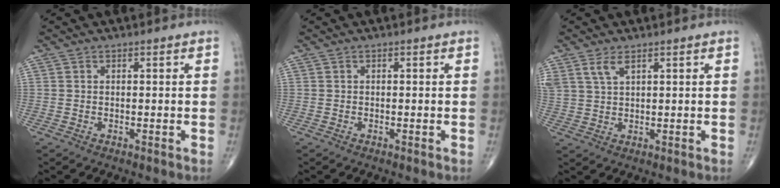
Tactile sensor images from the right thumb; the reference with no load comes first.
{"total": 0.0}
{"total": 3.7, "force": [2.3, 1.5, 2.5], "torque": [-0.055, -0.004, 0.054]}